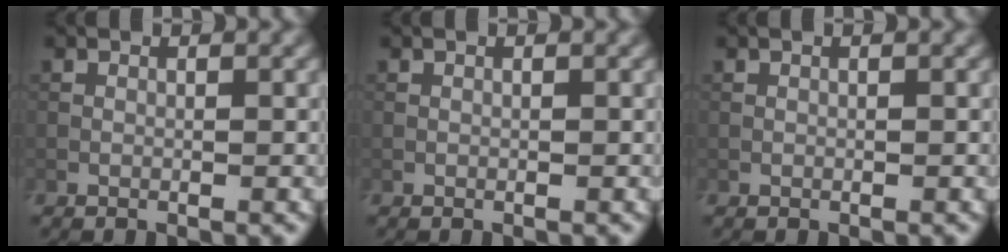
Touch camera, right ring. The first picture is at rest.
{"total": 0.0}
{"total": 0.0}